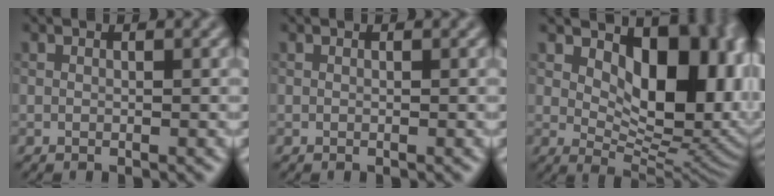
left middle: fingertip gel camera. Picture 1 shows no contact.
{"total": 0.0}
{"total": 12.9, "force": [4.1, 7.0, 10.0], "torque": [-0.116, -0.005, 0.071]}